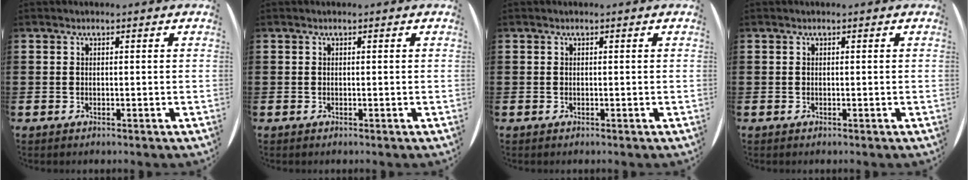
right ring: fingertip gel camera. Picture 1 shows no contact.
{"total": 0.0}
{"total": 0.0}
{"total": 0.0}